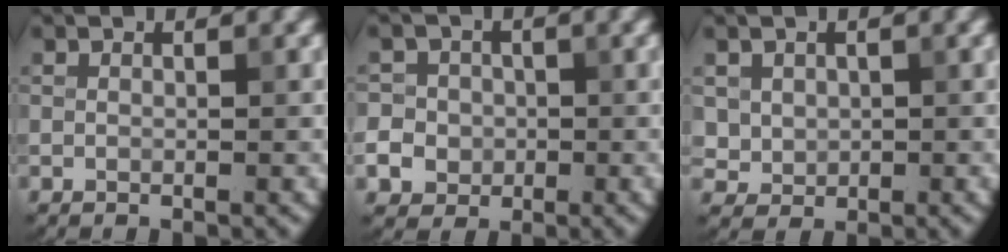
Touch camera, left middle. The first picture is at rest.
{"total": 9.4, "force": [-2.4, 8.7, 2.4], "torque": [-0.068, -0.002, -0.059]}
{"total": 2.2, "force": [0.6, 1.9, 0.7], "torque": [-0.020, -0.007, 0.029]}